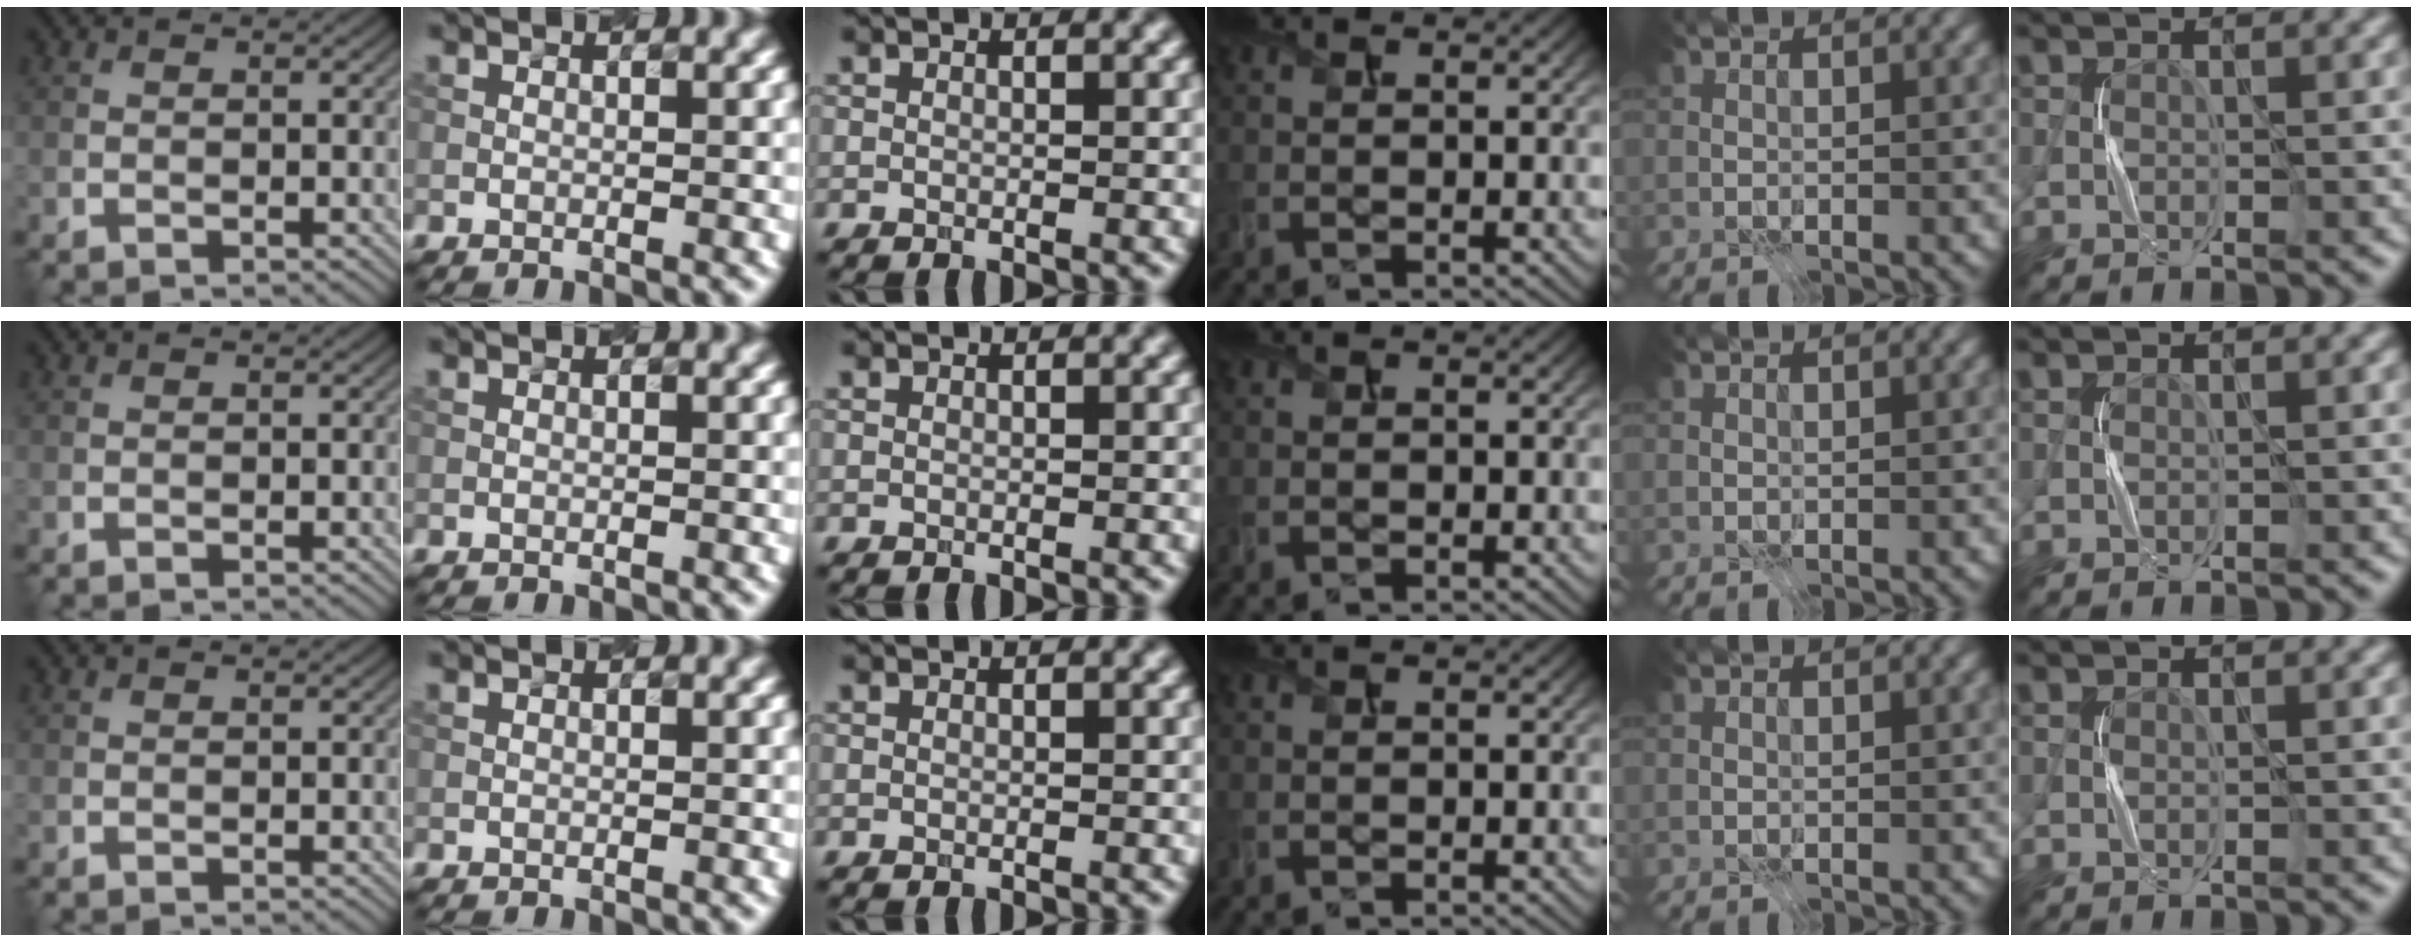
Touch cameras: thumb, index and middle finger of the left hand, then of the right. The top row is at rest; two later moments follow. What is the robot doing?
{"motion": "press", "object": "gel pad"}